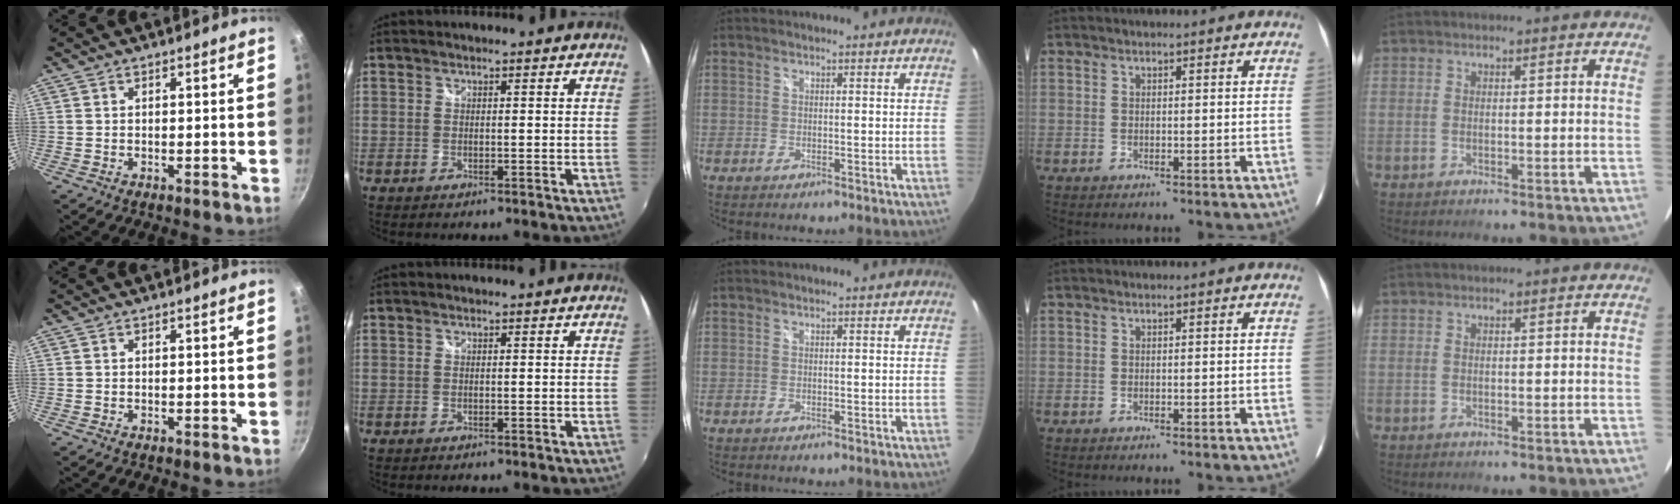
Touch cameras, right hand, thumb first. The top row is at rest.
{}